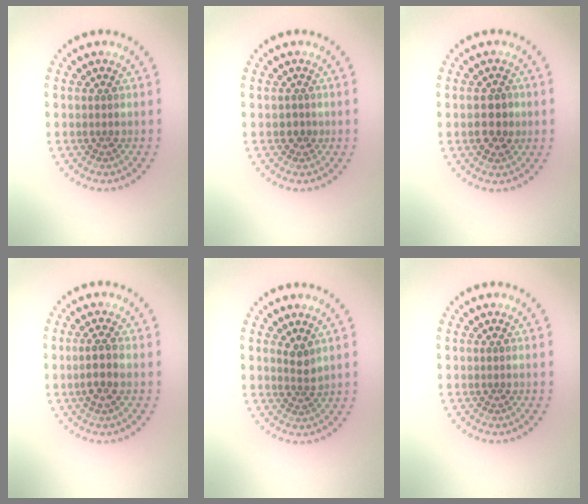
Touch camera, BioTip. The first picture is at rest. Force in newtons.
{"total": 0.7, "press": 0.4, "slide": 0.5}
{"total": 2.5, "press": 2.5, "slide": 0.1}
{"total": 2.1, "press": 1.9, "slide": 0.9}
{"total": 1.5, "press": 1.0, "slide": 1.1}
{"total": 0.0}